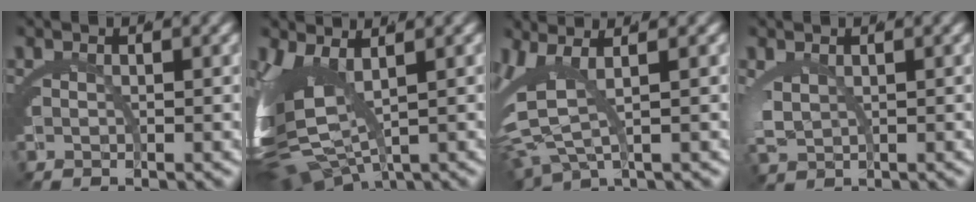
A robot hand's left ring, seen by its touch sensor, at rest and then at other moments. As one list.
[{"total": 8.7, "force": [-0.9, 5.2, 7.0], "torque": [-0.172, -0.039, 0.008]}, {"total": 6.7, "force": [1.4, 3.8, 5.3], "torque": [-0.132, -0.014, 0.031]}, {"total": 1.7, "force": [0.7, 1.0, 1.2], "torque": [-0.051, -0.021, 0.031]}]